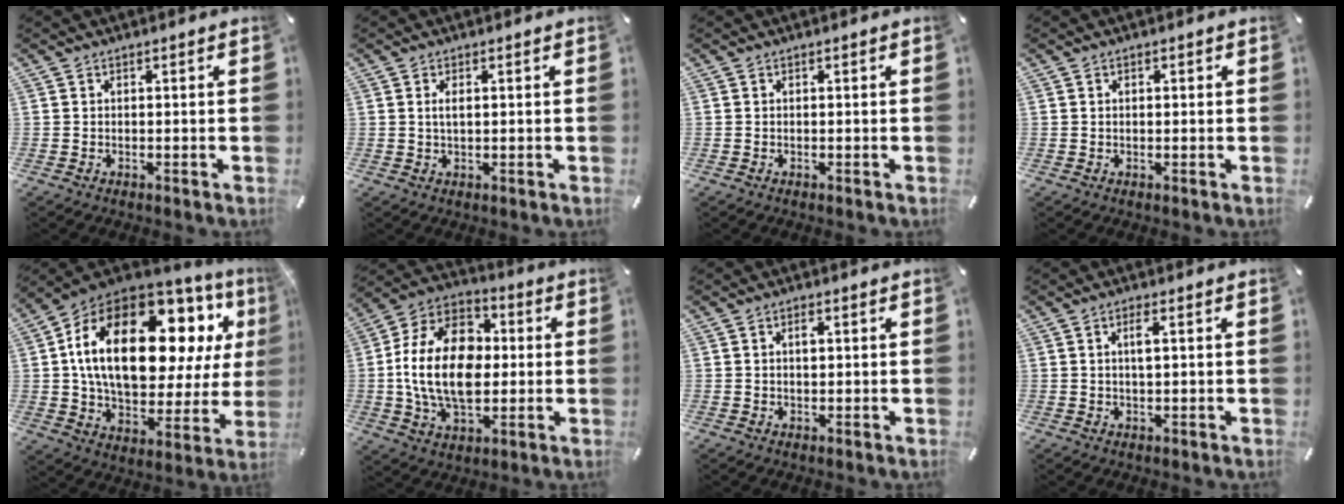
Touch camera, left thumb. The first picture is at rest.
{"total": 2.2, "force": [0.4, 0.8, 2.0], "torque": [-0.041, 0.003, 0.005]}
{"total": 0.0}
{"total": 0.8, "force": [0.0, 0.5, 0.6], "torque": [-0.011, 0.002, -0.001]}
{"total": 27.1, "force": [8.6, 14.7, 21.0], "torque": [-0.387, -0.033, 0.145]}
{"total": 19.9, "force": [-1.0, 13.9, 14.2], "torque": [-0.300, 0.013, -0.024]}
{"total": 2.2, "force": [0.4, 1.3, 1.7], "torque": [-0.021, -0.001, 0.003]}
{"total": 3.1, "force": [0.7, 1.0, 2.9], "torque": [-0.060, 0.006, 0.009]}